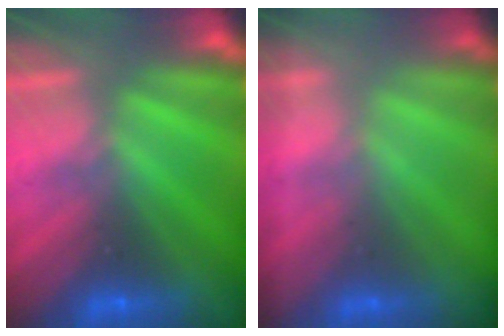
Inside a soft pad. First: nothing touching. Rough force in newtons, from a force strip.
{"total": 1.7}